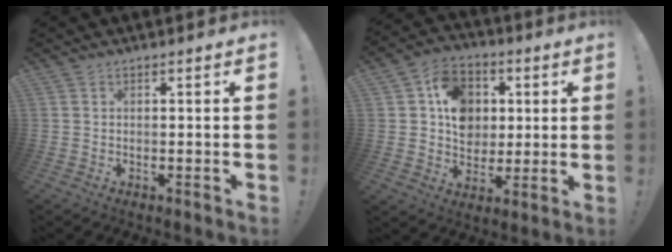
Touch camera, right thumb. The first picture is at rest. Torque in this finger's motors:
{"motor_torque": [1.53, 1.50, 0.80, -0.38, 0.10]}